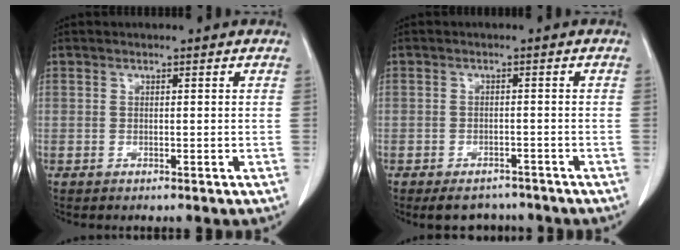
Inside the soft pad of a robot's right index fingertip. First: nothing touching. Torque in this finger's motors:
{"motor_torque": [0.42, -0.33, 0.10, 0.03]}